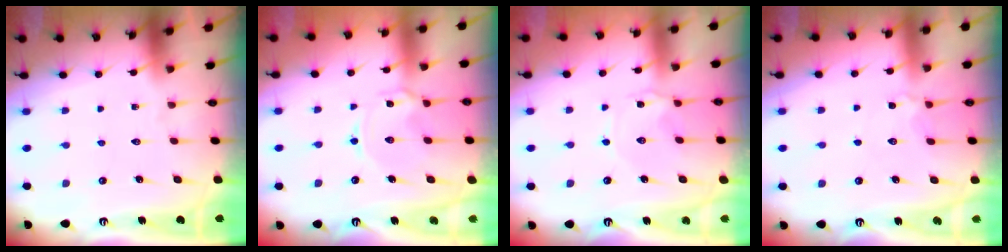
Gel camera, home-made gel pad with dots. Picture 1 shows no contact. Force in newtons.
{"total": 2.8, "press": 2.7, "slide": 0.5}
{"total": 3.0, "press": 2.9, "slide": 0.4}
{"total": 2.9, "press": 2.9, "slide": 0.6}